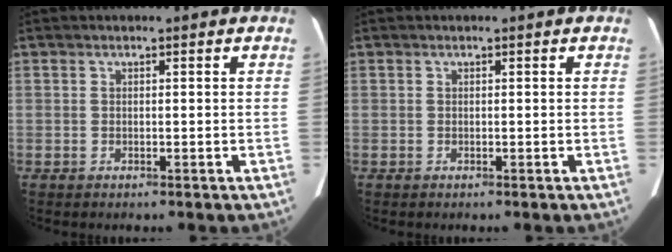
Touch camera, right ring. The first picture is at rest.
{"total": 0.0}